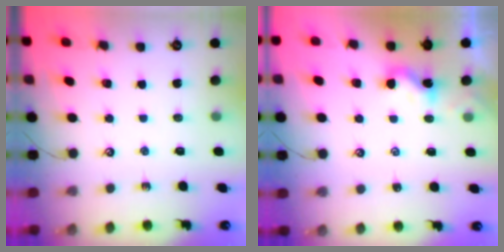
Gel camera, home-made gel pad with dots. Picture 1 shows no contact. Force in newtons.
{"total": 1.3, "press": 1.2, "slide": 0.5}